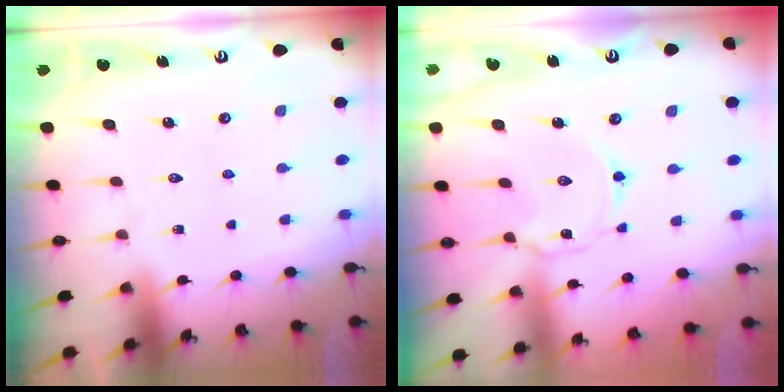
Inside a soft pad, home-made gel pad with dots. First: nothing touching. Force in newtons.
{"total": 2.3, "press": 2.3, "slide": 0.2}